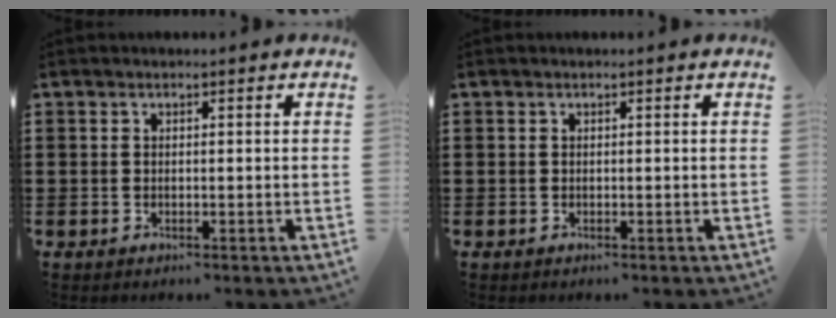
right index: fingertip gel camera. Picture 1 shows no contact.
{"total": 0.0}